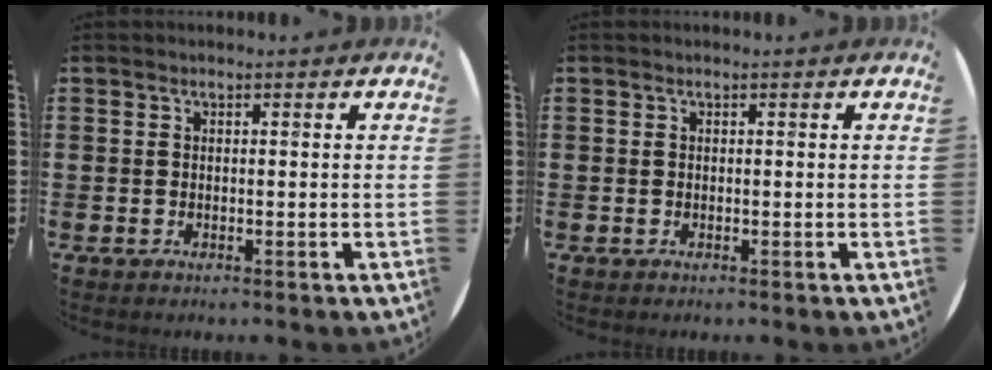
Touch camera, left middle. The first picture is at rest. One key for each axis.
{"total": 0.0}